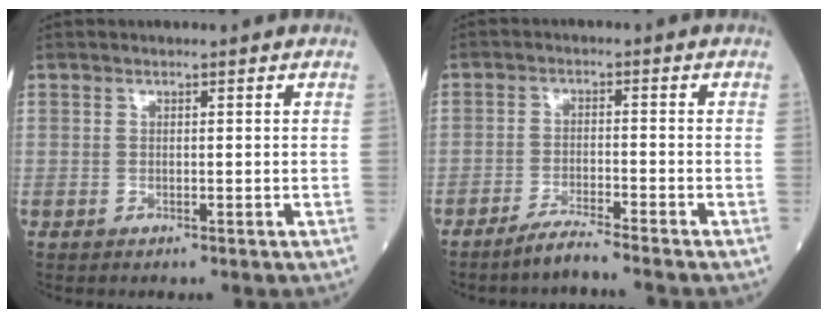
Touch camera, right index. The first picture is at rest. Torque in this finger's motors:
{"motor_torque": [-0.03, -0.24, 0.04, 0.00]}